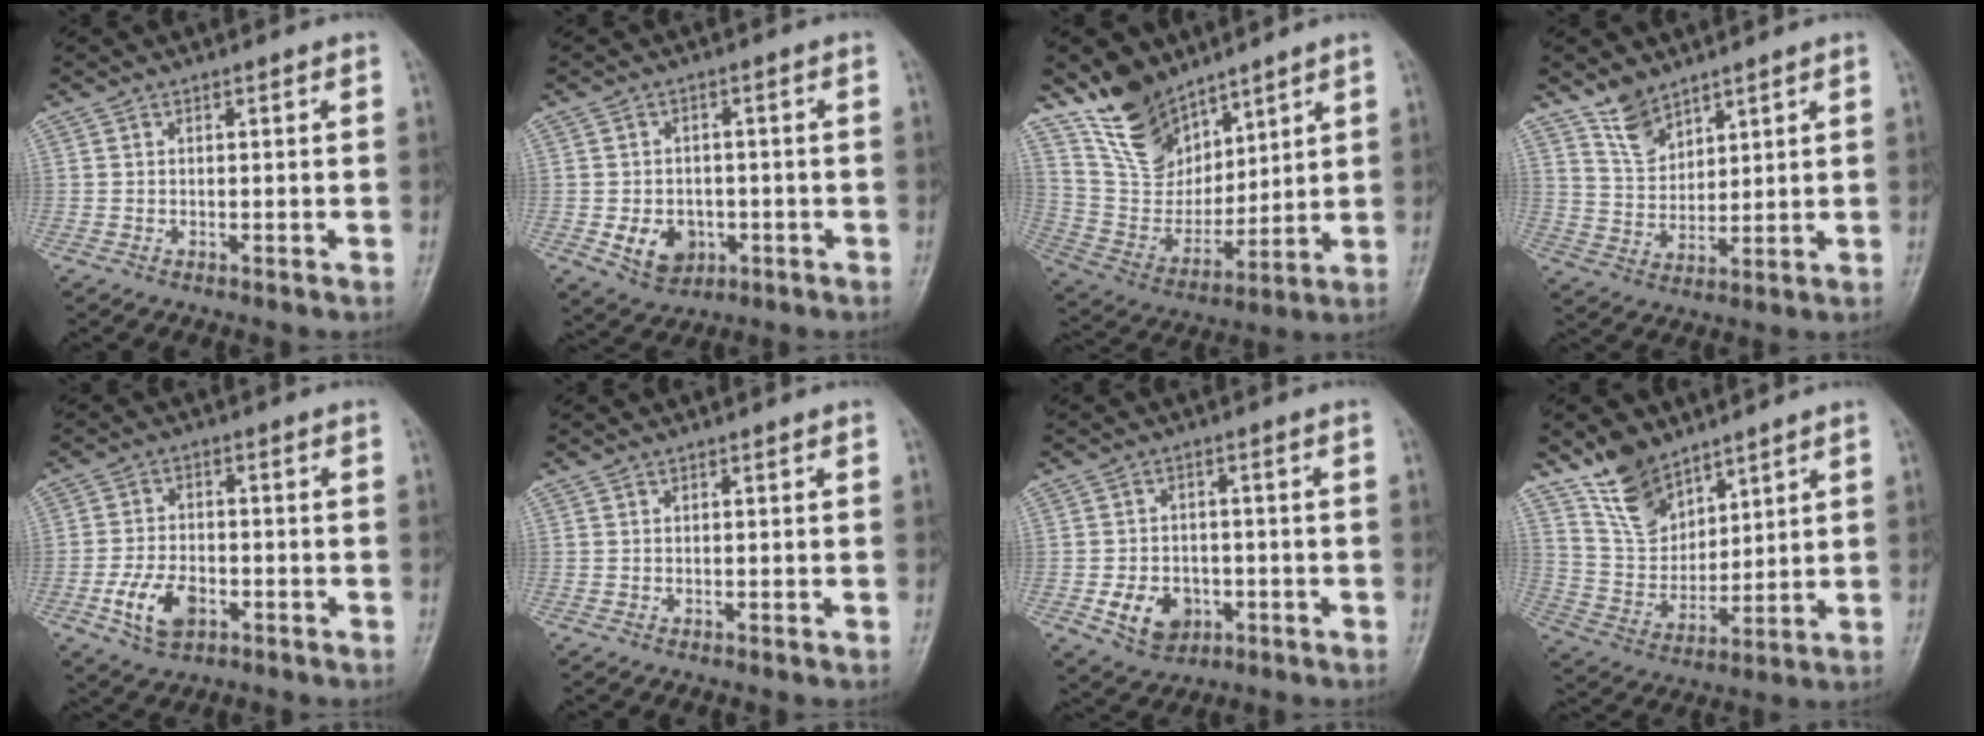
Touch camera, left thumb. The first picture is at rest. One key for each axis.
{"total": 6.7, "fx": -2.0, "fy": 5.3, "fz": 3.6, "tx": -0.034, "ty": 0.008, "tz": -0.021}
{"total": 14.6, "fx": 10.6, "fy": 8.0, "fz": 5.9, "tx": -0.073, "ty": -0.067, "tz": 0.217}
{"total": 6.3, "fx": 4.9, "fy": 3.2, "fz": 2.3, "tx": -0.025, "ty": -0.036, "tz": 0.104}
{"total": 7.8, "fx": -3.2, "fy": 4.6, "fz": 5.3, "tx": -0.095, "ty": 0.013, "tz": -0.057}
{"total": 0.0}
{"total": 7.4, "fx": -2.6, "fy": 5.7, "fz": 4.1, "tx": -0.043, "ty": 0.013, "tz": -0.036}
{"total": 10.8, "fx": 8.0, "fy": 5.9, "fz": 4.3, "tx": -0.055, "ty": -0.052, "tz": 0.165}